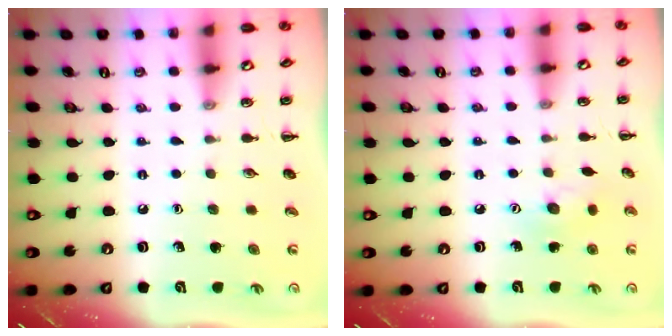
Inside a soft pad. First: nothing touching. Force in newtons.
{"total": 6.9, "press": 6.8, "slide": 1.3}